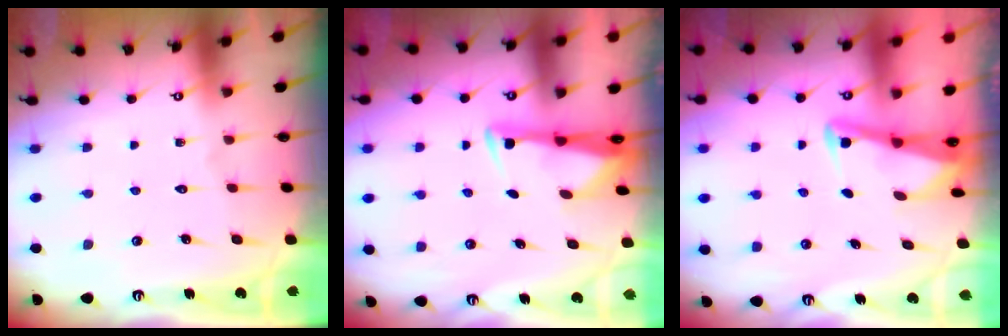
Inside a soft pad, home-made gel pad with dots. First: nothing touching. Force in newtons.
{"total": 3.2, "press": 3.1, "slide": 0.9}
{"total": 2.8, "press": 2.8, "slide": 0.4}